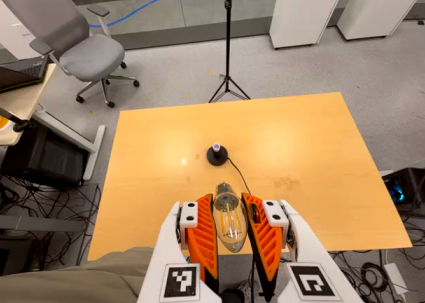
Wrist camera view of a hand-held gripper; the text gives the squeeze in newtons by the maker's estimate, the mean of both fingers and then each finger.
{"total": 20.6, "left": 22.6, "right": 18.6}